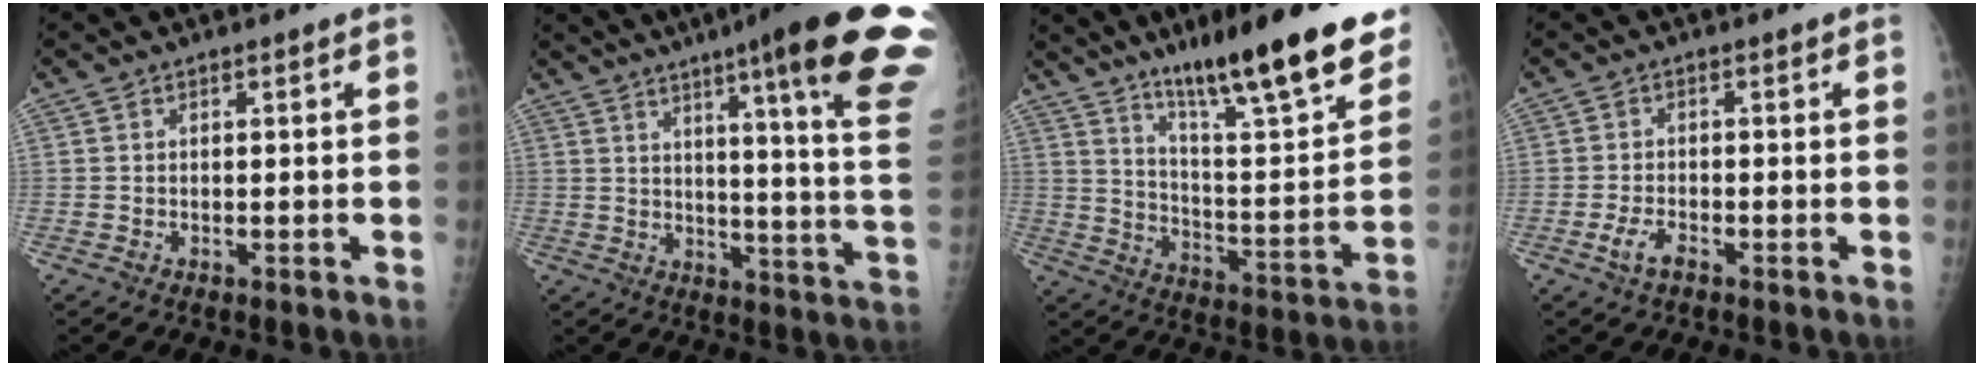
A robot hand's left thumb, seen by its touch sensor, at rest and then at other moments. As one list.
[{"total": 26.1, "force": [16.3, 1.8, 20.2], "torque": [-0.223, -0.084, 0.208]}, {"total": 24.6, "force": [16.8, 4.1, 17.5], "torque": [-0.236, -0.076, 0.264]}, {"total": 3.0, "force": [-1.7, 1.2, 2.1], "torque": [-0.050, 0.008, -0.032]}]